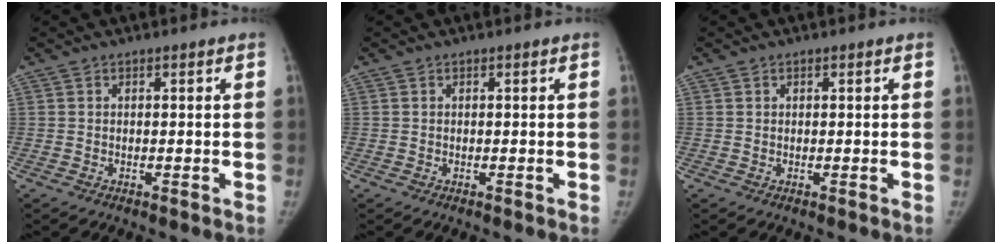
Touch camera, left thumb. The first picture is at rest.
{"total": 0.0}
{"total": 0.0}